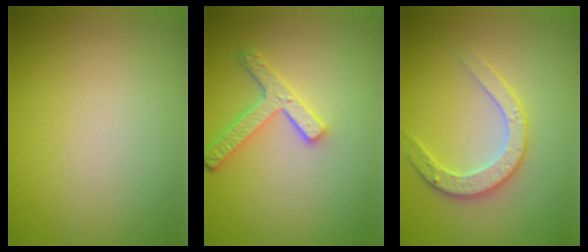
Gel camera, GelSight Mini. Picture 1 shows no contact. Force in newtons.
{"total": 3.8, "press": 3.0, "slide": 2.4}
{"total": 2.8, "press": 2.8, "slide": 0.3}